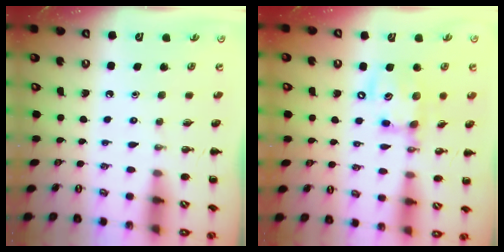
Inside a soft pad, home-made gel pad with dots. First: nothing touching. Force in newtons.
{"total": 12.4, "press": 12.2, "slide": 2.5}